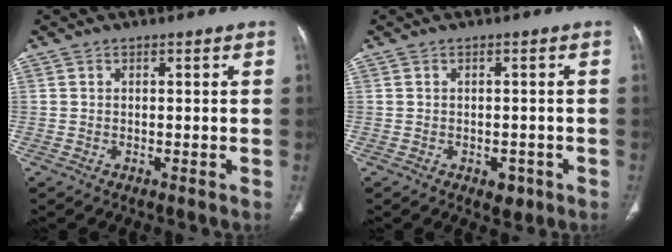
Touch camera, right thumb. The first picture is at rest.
{"total": 2.8, "force": [-1.3, 1.9, 1.5], "torque": [-0.004, 0.003, -0.010]}